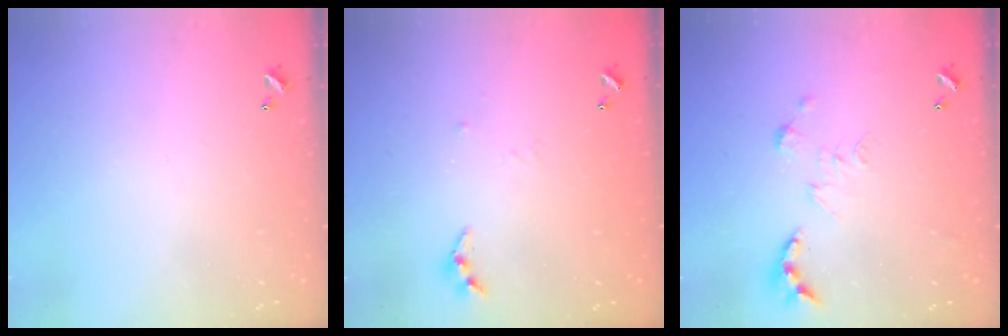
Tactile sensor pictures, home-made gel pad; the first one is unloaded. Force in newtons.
{"total": 3.4, "press": 3.4, "slide": 0.4}
{"total": 0.0}